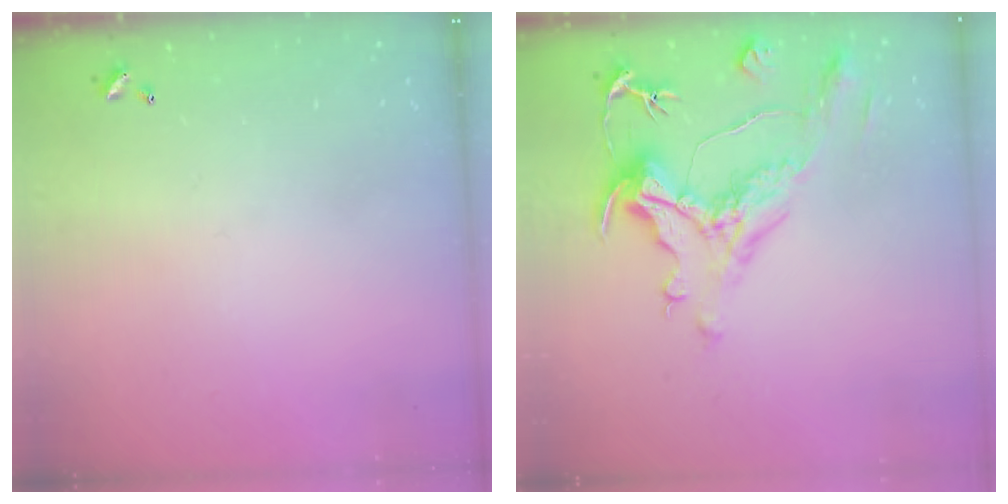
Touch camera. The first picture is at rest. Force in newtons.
{"total": 2.0, "press": 1.0, "slide": 1.7}